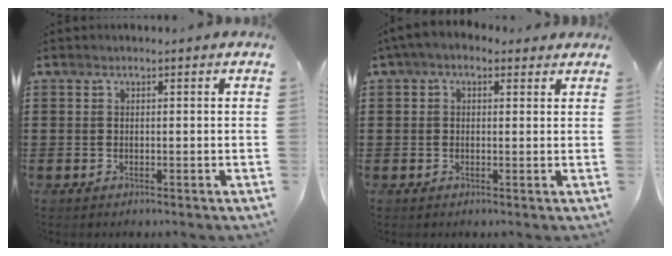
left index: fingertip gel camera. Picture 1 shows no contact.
{"total": 2.4, "force": [1.0, 1.6, 1.5], "torque": [-0.034, 0.007, 0.018]}